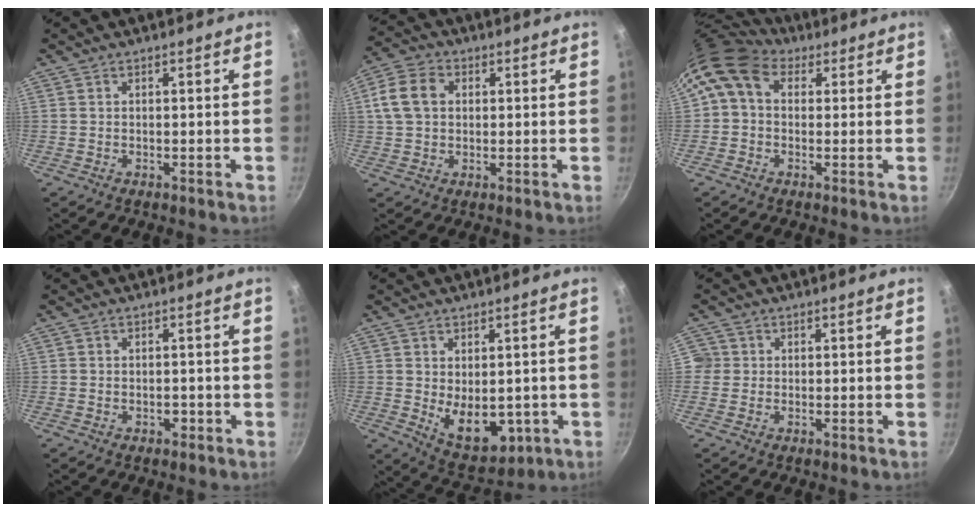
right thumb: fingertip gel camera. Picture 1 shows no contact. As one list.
[{"total": 8.6, "force": [1.6, 6.4, 5.4], "torque": [-0.094, 0.009, 0.018]}, {"total": 9.1, "force": [3.3, 6.6, 5.3], "torque": [-0.087, 0.015, 0.041]}, {"total": 1.4, "force": [-0.6, 1.0, 0.8], "torque": [-0.007, 0.008, -0.007]}, {"total": 10.0, "force": [-1.0, 6.4, 7.7], "torque": [-0.090, -0.019, 0.009]}, {"total": 2.4, "force": [-0.1, 2.4, 0.4], "torque": [0.011, 0.007, -0.006]}]